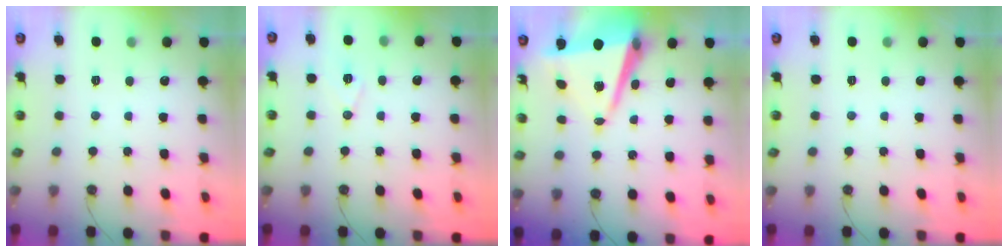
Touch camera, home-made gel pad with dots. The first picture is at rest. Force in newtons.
{"total": 7.2, "press": 6.2, "slide": 3.7}
{"total": 10.4, "press": 9.9, "slide": 3.4}
{"total": 0.0}